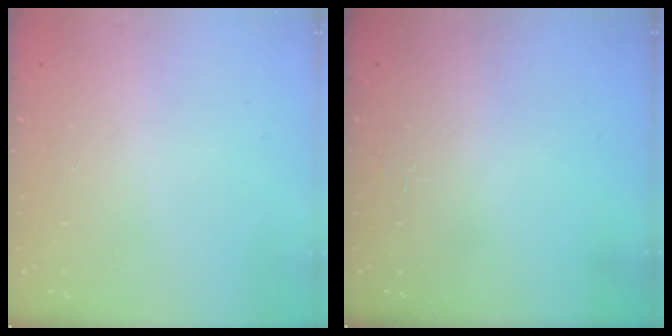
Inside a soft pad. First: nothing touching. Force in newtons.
{"total": 1.3, "press": 1.3, "slide": 0.1}